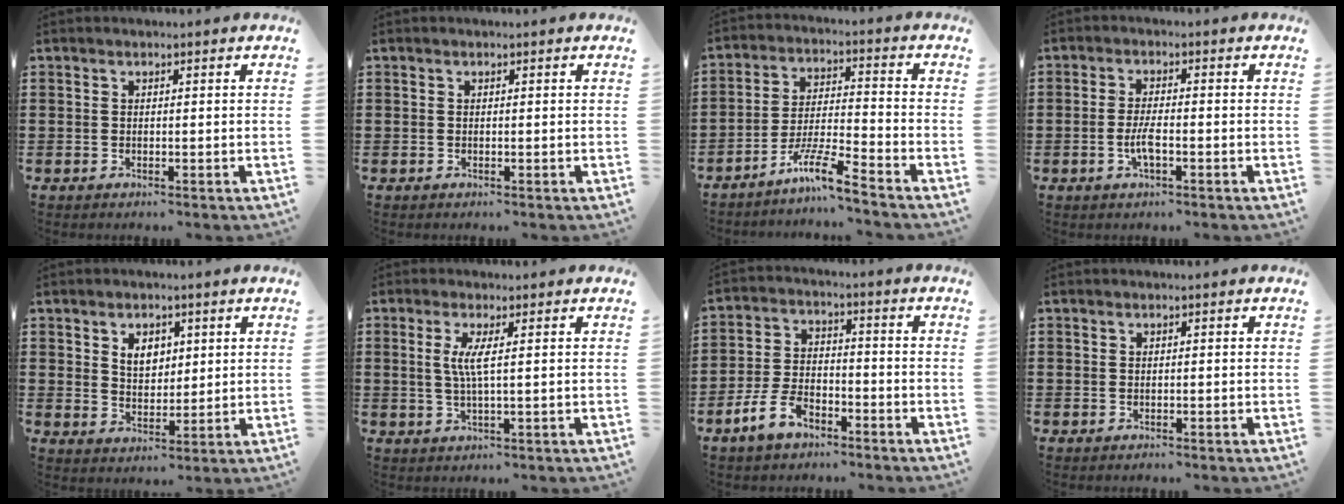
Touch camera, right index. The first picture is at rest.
{"total": 0.0}
{"total": 7.6, "force": [-6.0, 0.2, 4.7], "torque": [-0.104, -0.006, -0.117]}
{"total": 3.5, "force": [-1.1, 0.9, 3.2], "torque": [-0.071, -0.003, -0.023]}
{"total": 4.3, "force": [1.9, 3.0, 2.3], "torque": [-0.048, 0.009, 0.032]}
{"total": 3.6, "force": [0.6, 0.0, 3.6], "torque": [-0.071, -0.006, 0.007]}
{"total": 6.3, "force": [-4.1, 3.2, 3.6], "torque": [-0.094, 0.007, -0.084]}
{"total": 0.0}